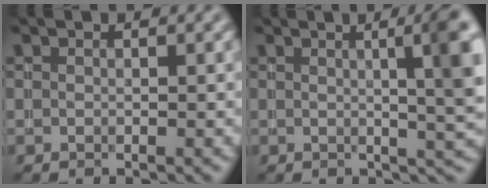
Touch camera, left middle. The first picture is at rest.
{"total": 7.6, "force": [1.4, 2.2, 7.1], "torque": [-0.048, 0.017, 0.013]}